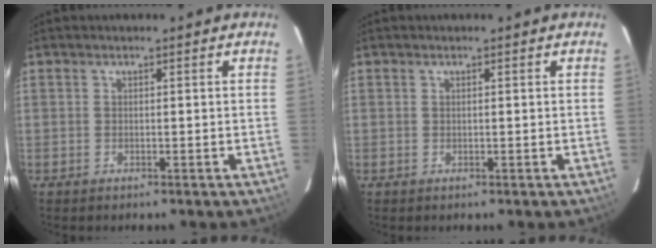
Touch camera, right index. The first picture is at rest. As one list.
[{"total": 0.0}]